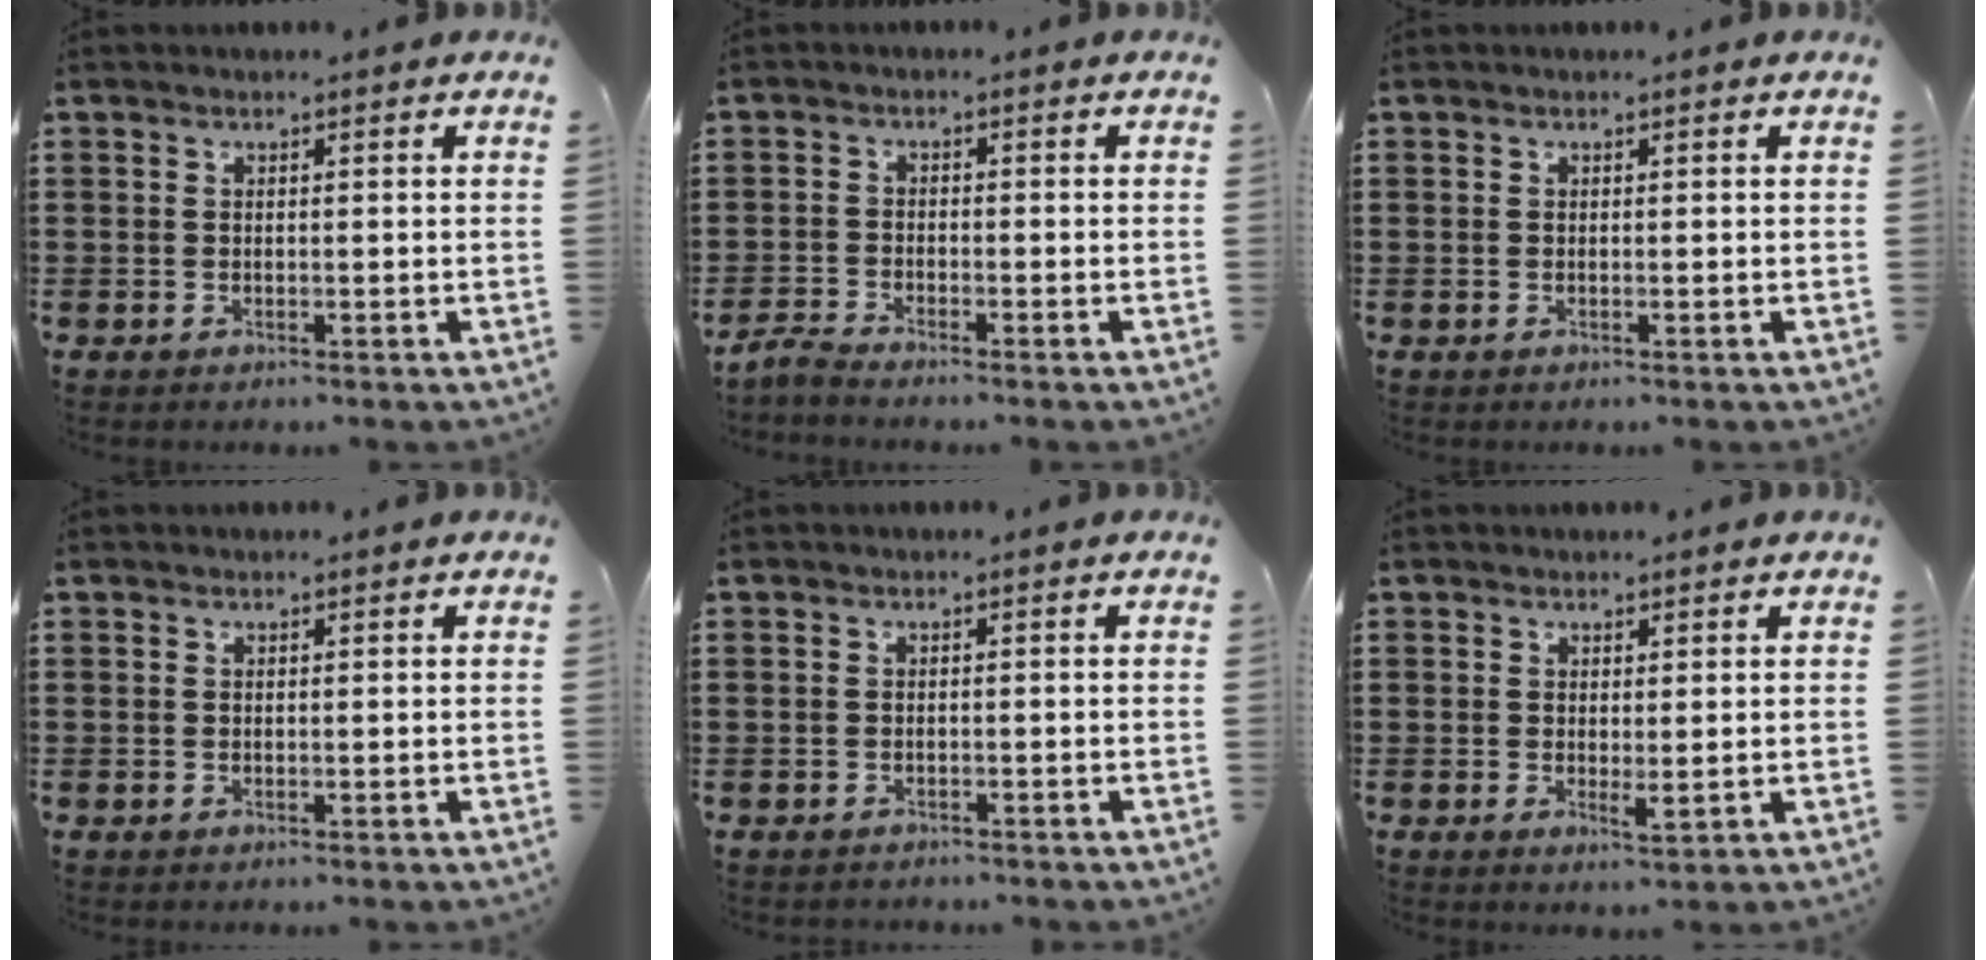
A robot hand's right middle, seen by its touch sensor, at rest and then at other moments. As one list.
[{"total": 2.1, "force": [-2.0, 0.1, 0.6], "torque": [-0.027, -0.002, -0.046]}, {"total": 0.0}, {"total": 0.0}, {"total": 0.8, "force": [-0.8, 0.3, -0.1], "torque": [0.001, 0.003, -0.018]}, {"total": 1.9, "force": [0.3, 0.8, 1.7], "torque": [-0.025, -0.006, 0.006]}]